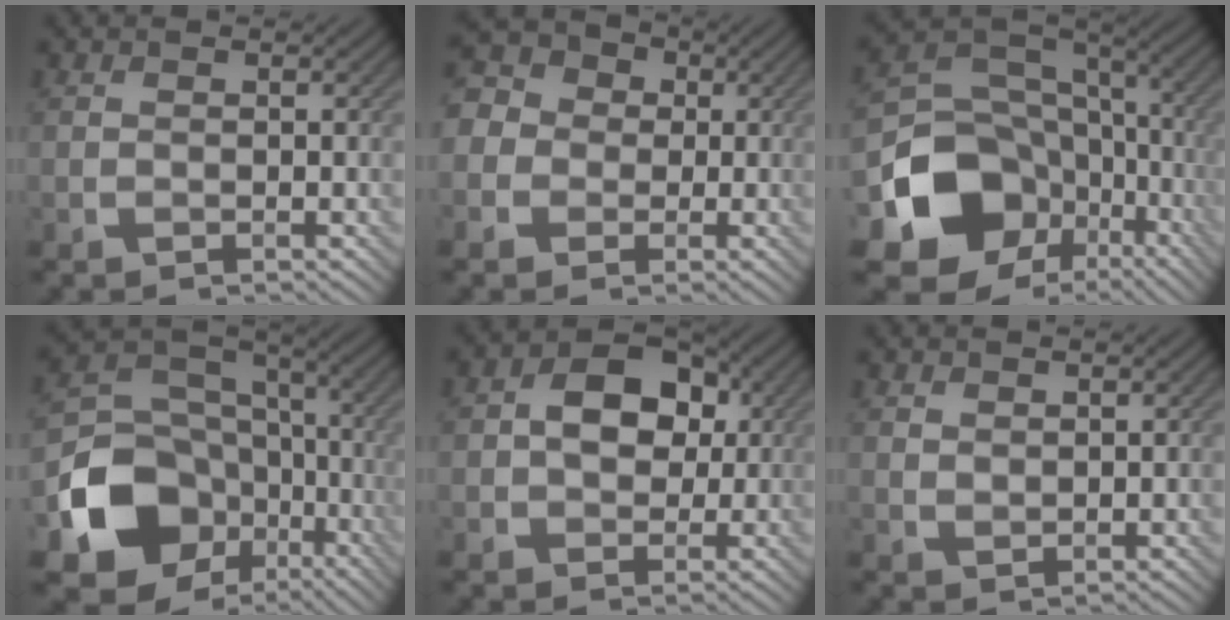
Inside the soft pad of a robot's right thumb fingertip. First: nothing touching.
{"total": 8.5, "force": [-0.4, 7.9, 3.3], "torque": [-0.126, 0.014, -0.041]}
{"total": 14.5, "force": [-5.2, 11.6, 7.0], "torque": [-0.154, -0.039, -0.093]}
{"total": 13.7, "force": [-5.1, 10.9, 6.5], "torque": [-0.151, -0.037, -0.094]}
{"total": 7.2, "force": [0.6, 5.3, 4.8], "torque": [-0.076, 0.011, 0.002]}
{"total": 1.2, "force": [0.9, 0.6, 0.4], "torque": [-0.011, -0.004, 0.020]}